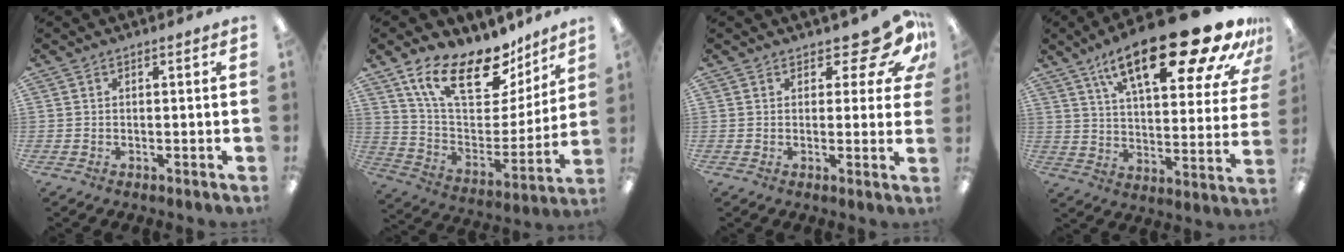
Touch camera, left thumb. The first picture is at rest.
{"total": 21.9, "force": [14.8, 10.0, 12.7], "torque": [-0.217, -0.085, 0.261]}
{"total": 9.4, "force": [6.1, 4.2, 5.8], "torque": [-0.074, -0.035, 0.108]}
{"total": 26.4, "force": [16.6, 8.4, 18.8], "torque": [-0.278, -0.103, 0.262]}